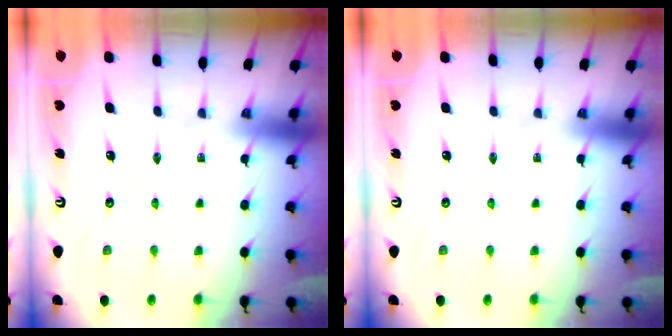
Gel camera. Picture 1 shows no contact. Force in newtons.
{"total": 0.0}